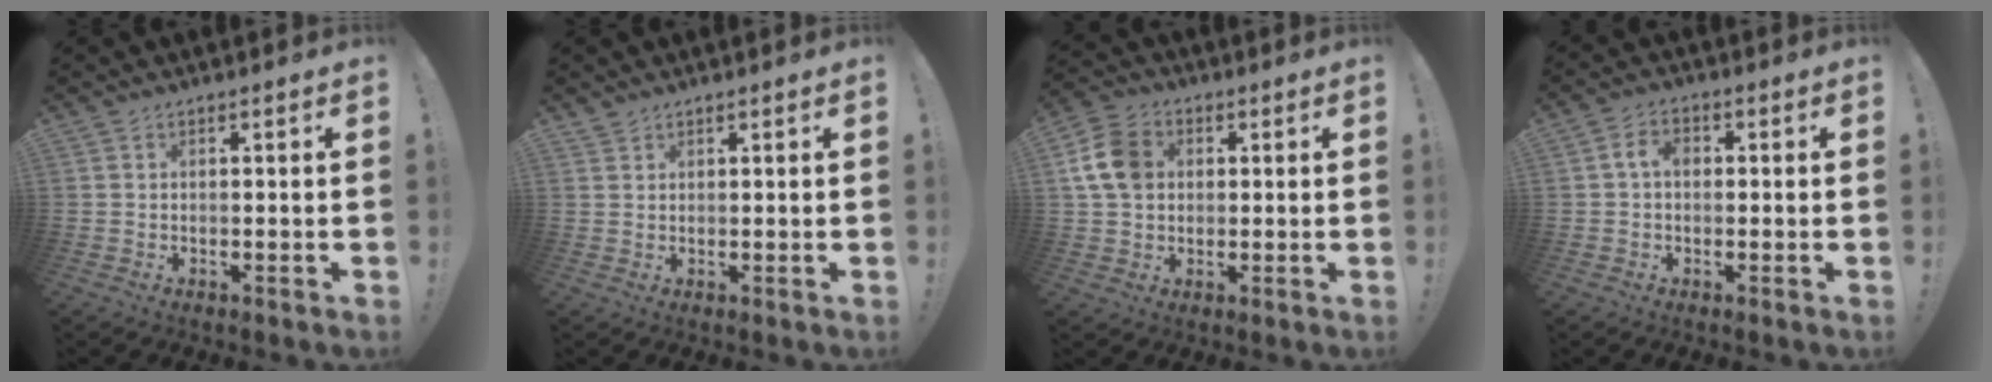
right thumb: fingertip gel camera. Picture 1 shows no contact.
{"total": 1.1, "force": [1.0, 0.3, 0.2], "torque": [-0.004, -0.004, 0.019]}
{"total": 11.4, "force": [2.2, 9.0, 6.7], "torque": [-0.114, 0.007, 0.048]}
{"total": 5.2, "force": [0.2, 3.3, 4.0], "torque": [-0.069, 0.014, 0.003]}